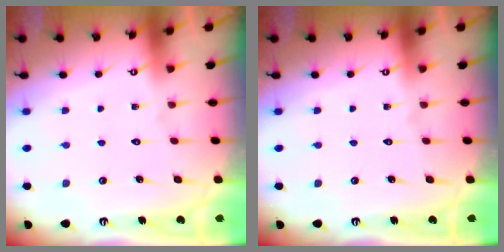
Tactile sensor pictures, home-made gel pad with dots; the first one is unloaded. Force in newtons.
{"total": 0.0}